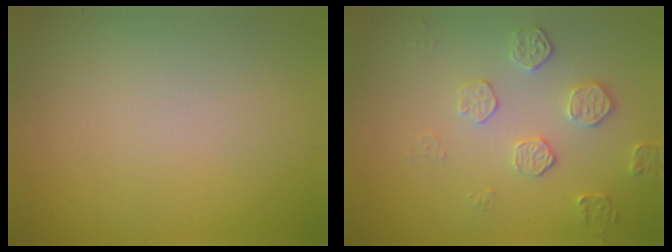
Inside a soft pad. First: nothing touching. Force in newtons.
{"total": 2.1, "press": 1.5, "slide": 1.4}